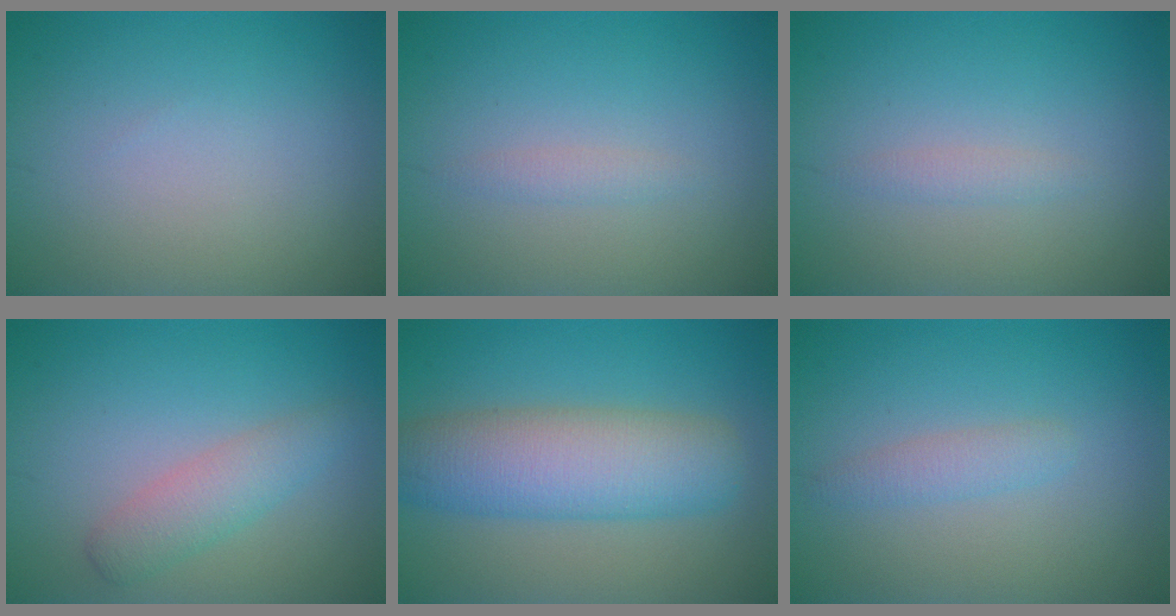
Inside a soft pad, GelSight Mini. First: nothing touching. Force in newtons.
{"total": 0.9, "press": 0.9, "slide": 0.0}
{"total": 0.9, "press": 0.9, "slide": 0.0}
{"total": 2.8, "press": 2.8, "slide": 0.1}
{"total": 7.6, "press": 7.6, "slide": 0.3}
{"total": 1.6, "press": 1.6, "slide": 0.1}